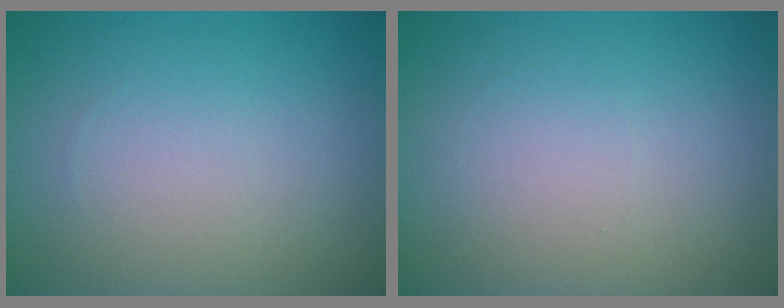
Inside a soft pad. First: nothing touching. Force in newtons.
{"total": 0.0}